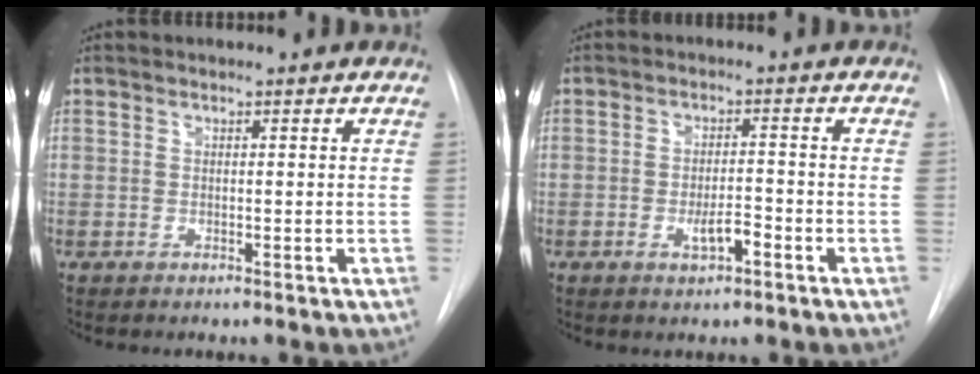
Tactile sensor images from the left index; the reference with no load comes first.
{"total": 3.3, "force": [-1.7, 1.1, 2.6], "torque": [-0.043, 0.002, -0.026]}